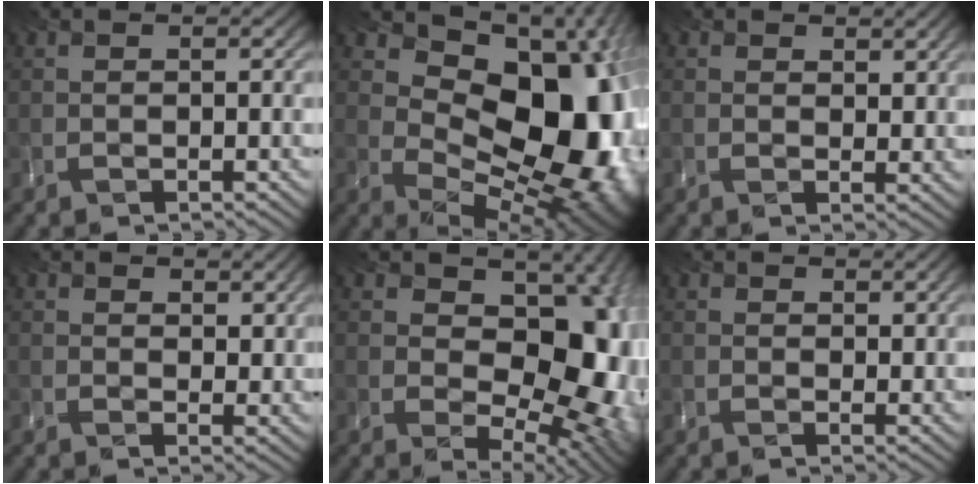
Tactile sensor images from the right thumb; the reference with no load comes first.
{"total": 18.0, "force": [2.8, 12.1, 13.1], "torque": [-0.142, -0.023, 0.078]}
{"total": 2.0, "force": [1.5, 1.2, 0.7], "torque": [-0.019, -0.008, 0.035]}
{"total": 2.4, "force": [1.8, 1.3, 0.9], "torque": [-0.021, -0.009, 0.040]}
{"total": 15.8, "force": [0.7, 10.9, 11.4], "torque": [-0.101, -0.024, 0.043]}
{"total": 1.5, "force": [1.2, 0.8, 0.3], "torque": [-0.012, -0.008, 0.027]}